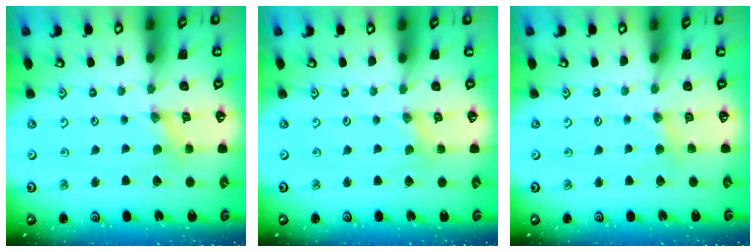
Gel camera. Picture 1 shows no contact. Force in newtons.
{"total": 0.0}
{"total": 1.9, "press": 1.9, "slide": 0.4}